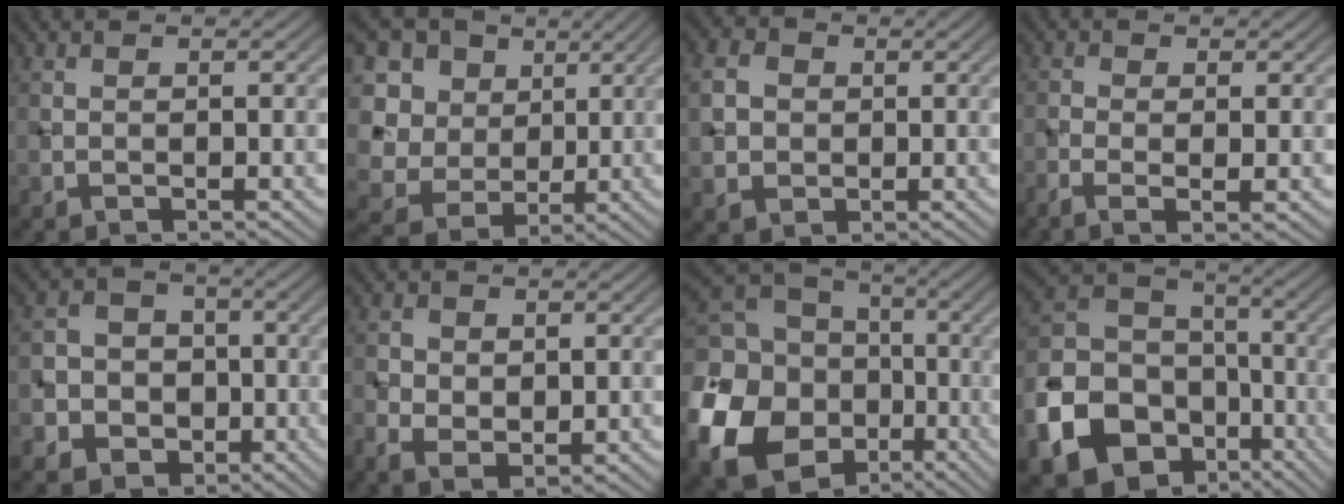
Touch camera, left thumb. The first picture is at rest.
{"total": 13.0, "force": [3.8, 10.7, 6.3], "torque": [-0.225, 0.031, 0.077]}
{"total": 5.1, "force": [0.4, 4.4, 2.5], "torque": [-0.085, 0.002, 0.010]}
{"total": 2.8, "force": [-0.9, 0.7, 2.6], "torque": [-0.057, -0.006, -0.019]}
{"total": 8.2, "force": [-2.7, 7.4, 2.4], "torque": [-0.063, 0.000, -0.076]}
{"total": 4.5, "force": [-0.7, 3.5, 2.9], "torque": [-0.054, -0.009, -0.003]}
{"total": 21.2, "force": [-6.3, 17.3, 10.5], "torque": [-0.282, -0.039, -0.126]}
{"total": 19.2, "force": [-8.8, 14.8, 8.6], "torque": [-0.235, -0.061, -0.159]}